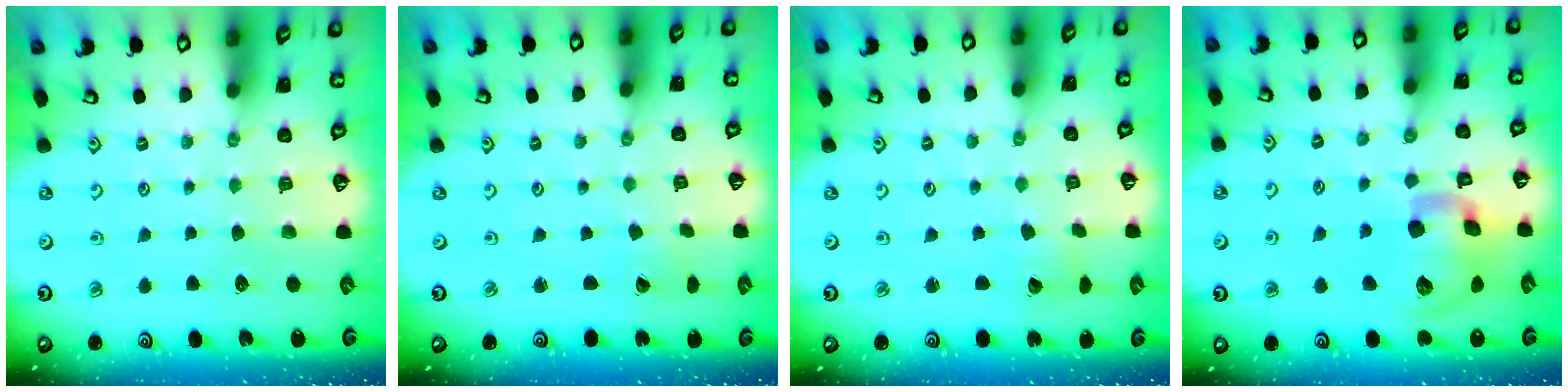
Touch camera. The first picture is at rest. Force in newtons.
{"total": 0.0}
{"total": 2.6, "press": 2.6, "slide": 0.3}
{"total": 17.3, "press": 17.0, "slide": 2.8}